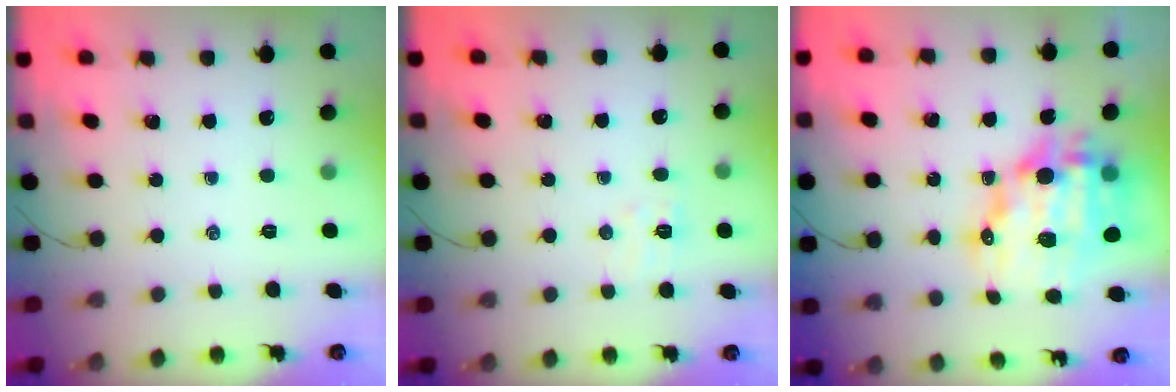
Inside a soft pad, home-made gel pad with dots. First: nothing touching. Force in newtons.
{"total": 5.0, "press": 4.9, "slide": 1.2}
{"total": 19.2, "press": 18.8, "slide": 3.8}